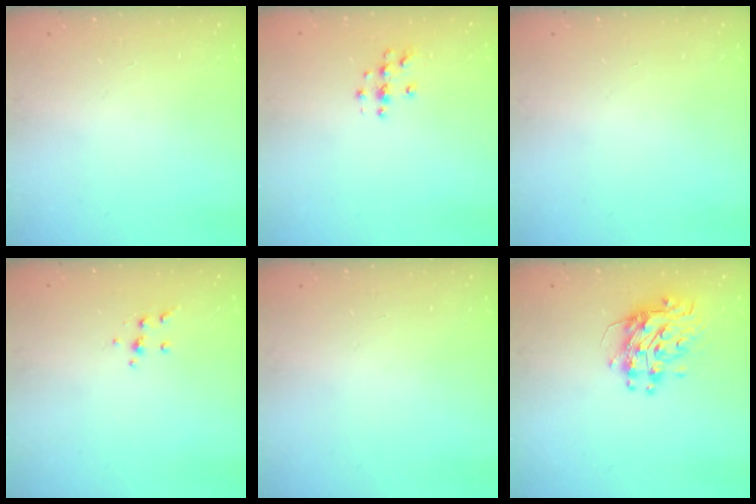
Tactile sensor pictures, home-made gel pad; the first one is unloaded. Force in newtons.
{"total": 3.6, "press": 3.6, "slide": 0.4}
{"total": 0.0}
{"total": 4.1, "press": 4.0, "slide": 1.0}
{"total": 0.0}
{"total": 10.4, "press": 10.4, "slide": 1.0}